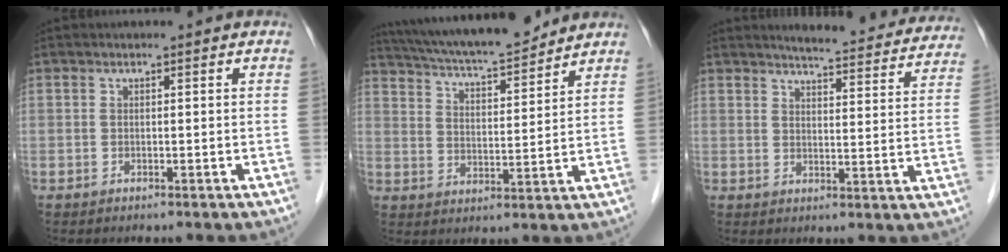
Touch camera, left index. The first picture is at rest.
{"total": 15.5, "force": [14.0, 2.0, 6.4], "torque": [-0.108, 0.012, 0.229]}
{"total": 18.7, "force": [17.6, 3.0, 5.7], "torque": [-0.050, -0.043, 0.198]}